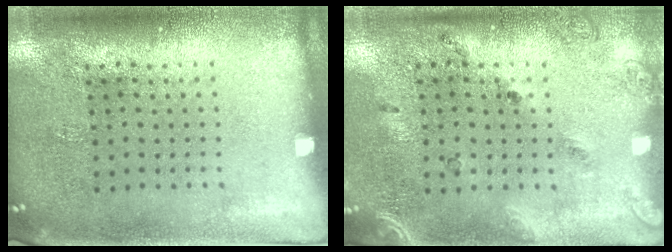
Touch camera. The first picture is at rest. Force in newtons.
{"total": 1.5, "press": 1.0, "slide": 1.1}